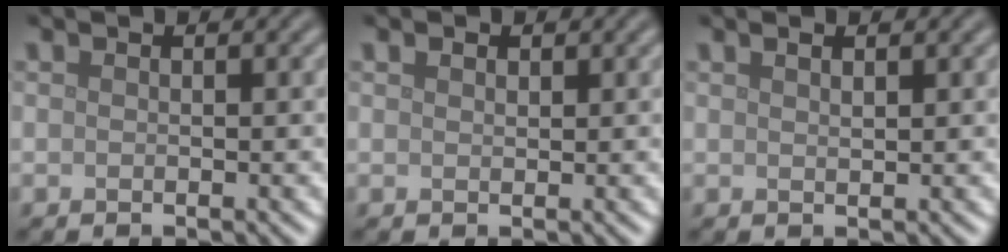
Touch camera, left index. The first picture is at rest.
{"total": 0.7, "force": [0.5, 0.4, 0.3], "torque": [-0.006, -0.001, 0.010]}
{"total": 0.9, "force": [0.6, 0.1, 0.6], "torque": [-0.011, 0.002, 0.011]}